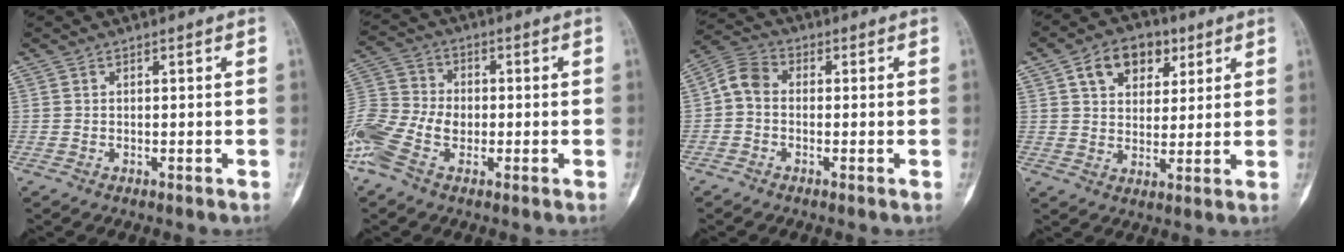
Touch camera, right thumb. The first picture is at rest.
{"total": 12.9, "force": [-3.9, 8.4, 9.0], "torque": [-0.216, 0.020, -0.080]}
{"total": 5.3, "force": [-0.4, 4.0, 3.5], "torque": [-0.060, 0.018, -0.025]}
{"total": 10.4, "force": [4.7, 7.1, 6.0], "torque": [-0.061, -0.008, 0.073]}